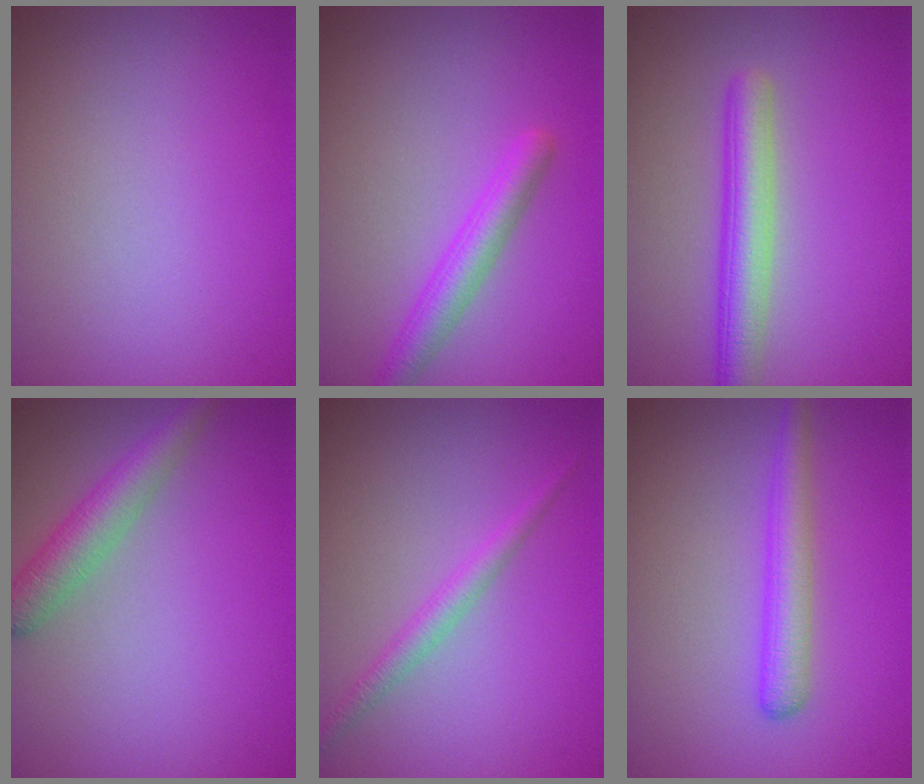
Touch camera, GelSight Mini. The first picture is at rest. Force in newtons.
{"total": 3.0, "press": 3.0, "slide": 0.1}
{"total": 4.1, "press": 4.1, "slide": 0.1}
{"total": 3.3, "press": 3.3, "slide": 0.1}
{"total": 1.8, "press": 1.8, "slide": 0.0}
{"total": 2.8, "press": 2.8, "slide": 0.1}